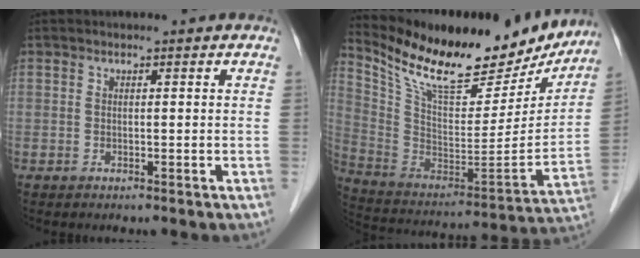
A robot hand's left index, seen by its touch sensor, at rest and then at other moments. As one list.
[{"total": 25.9, "force": [21.4, 7.7, 12.5], "torque": [-0.221, -0.017, 0.329]}]